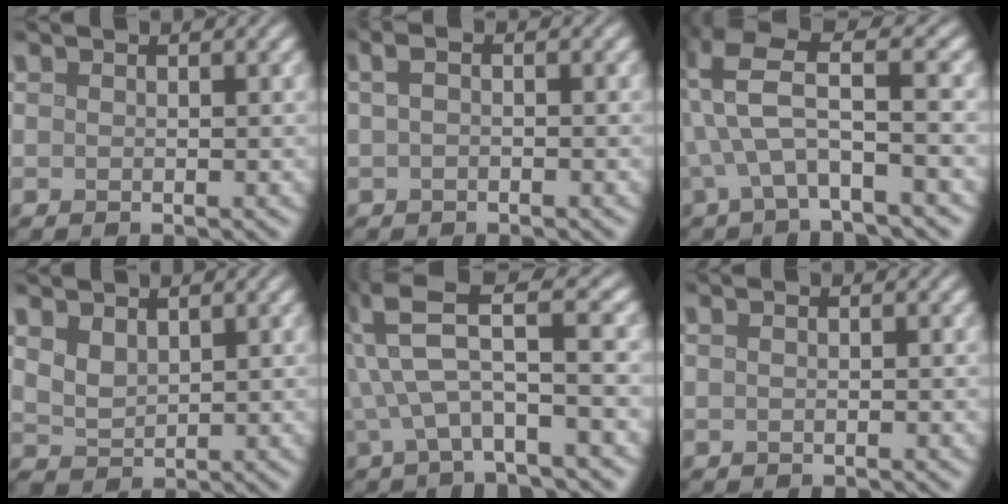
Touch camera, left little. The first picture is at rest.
{"total": 1.5, "force": [0.1, 0.5, 1.4], "torque": [-0.032, 0.005, -0.003]}
{"total": 6.0, "force": [-0.4, 1.2, 5.8], "torque": [-0.119, 0.012, -0.014]}
{"total": 2.2, "force": [1.4, 1.1, 1.1], "torque": [-0.028, -0.003, 0.035]}
{"total": 5.6, "force": [0.3, 1.1, 5.5], "torque": [-0.110, 0.010, 0.001]}
{"total": 0.9, "force": [0.1, 0.3, 0.8], "torque": [-0.013, -0.001, -0.005]}